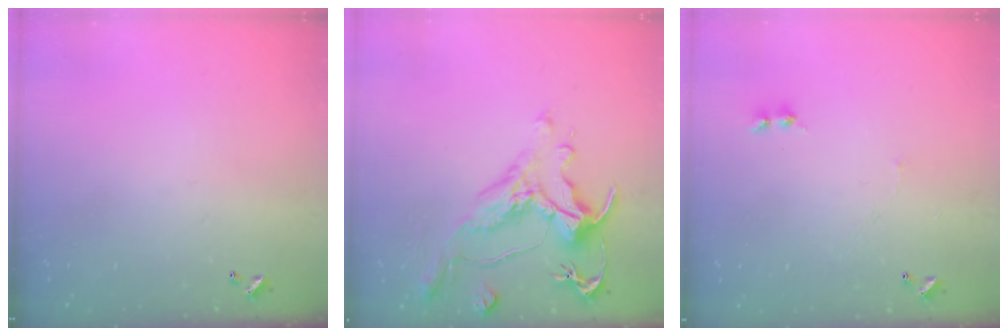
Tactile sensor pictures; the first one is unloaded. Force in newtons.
{"total": 2.2, "press": 1.7, "slide": 1.4}
{"total": 1.5, "press": 1.4, "slide": 0.6}